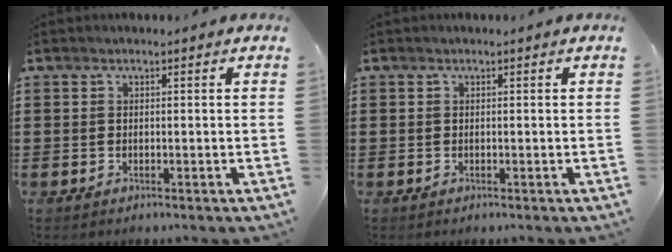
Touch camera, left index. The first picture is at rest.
{"total": 0.0}